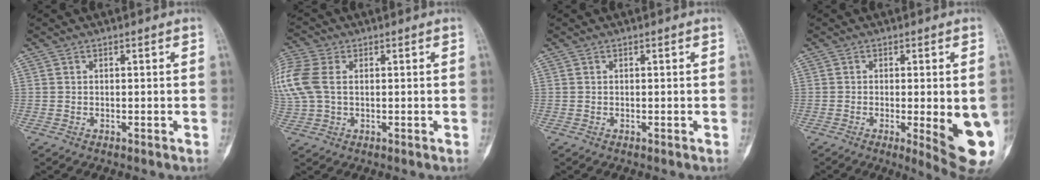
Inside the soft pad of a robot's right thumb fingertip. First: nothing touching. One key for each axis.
{"total": 11.7, "fx": 2.0, "fy": 7.8, "fz": 8.5, "tx": -0.238, "ty": 0.019, "tz": 0.042}
{"total": 0.0}
{"total": 12.7, "fx": -2.8, "fy": 3.2, "fz": 12.0, "tx": -0.128, "ty": -0.019, "tz": -0.025}